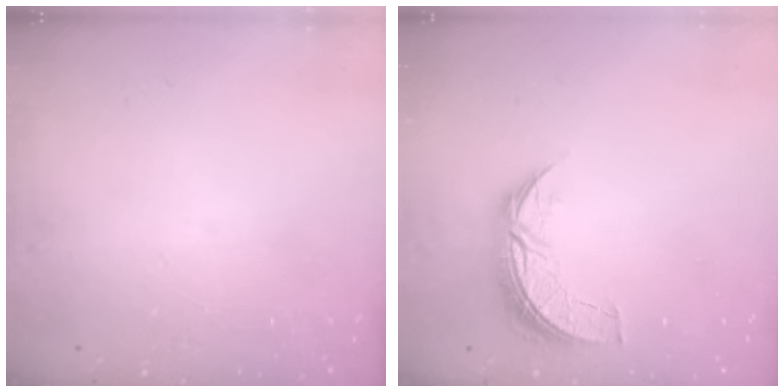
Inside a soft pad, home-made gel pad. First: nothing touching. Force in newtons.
{"total": 8.0, "press": 8.0, "slide": 0.3}